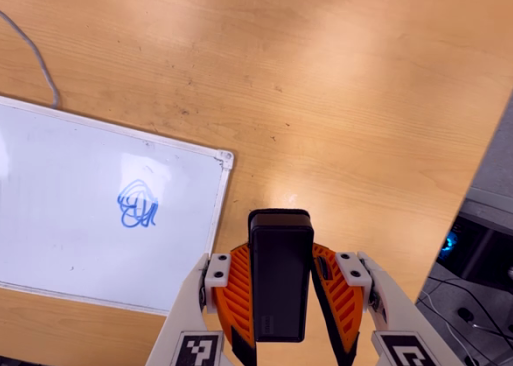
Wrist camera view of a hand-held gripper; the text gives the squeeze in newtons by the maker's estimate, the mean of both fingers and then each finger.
{"total": 4.1, "left": 3.1, "right": 5.1}